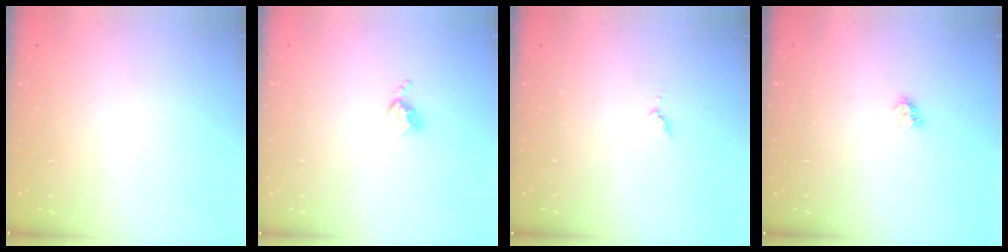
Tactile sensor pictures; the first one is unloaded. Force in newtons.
{"total": 3.8, "press": 3.8, "slide": 0.5}
{"total": 4.4, "press": 4.3, "slide": 0.4}
{"total": 3.6, "press": 3.6, "slide": 0.5}